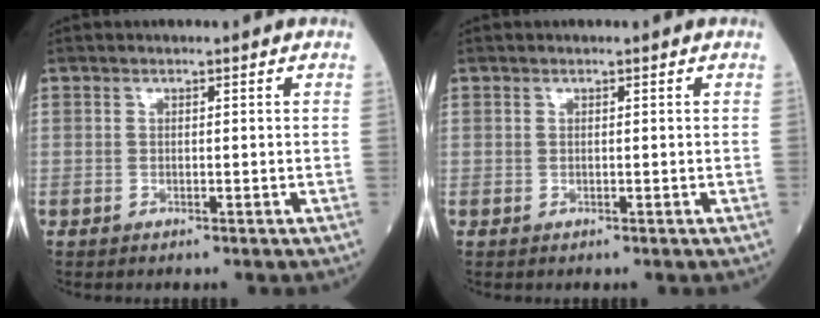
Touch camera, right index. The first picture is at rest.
{"total": 0.0}